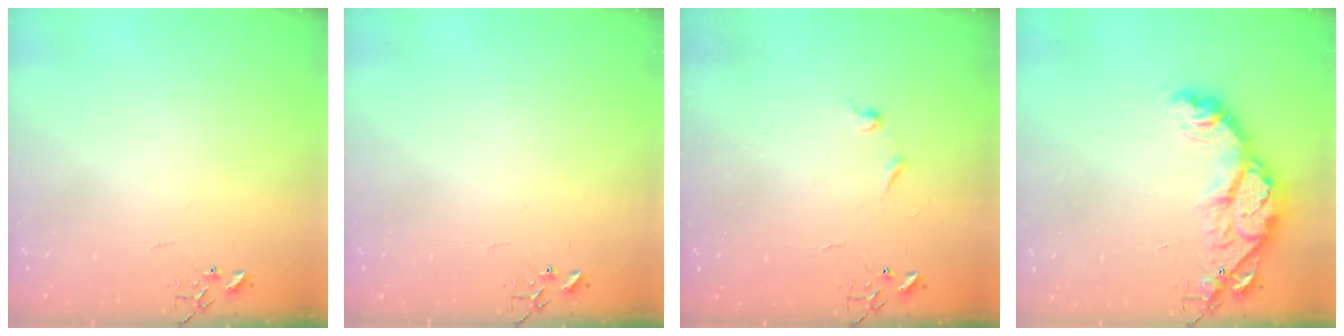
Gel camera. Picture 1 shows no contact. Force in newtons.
{"total": 0.0}
{"total": 4.5, "press": 4.4, "slide": 0.7}
{"total": 16.0, "press": 15.9, "slide": 1.3}